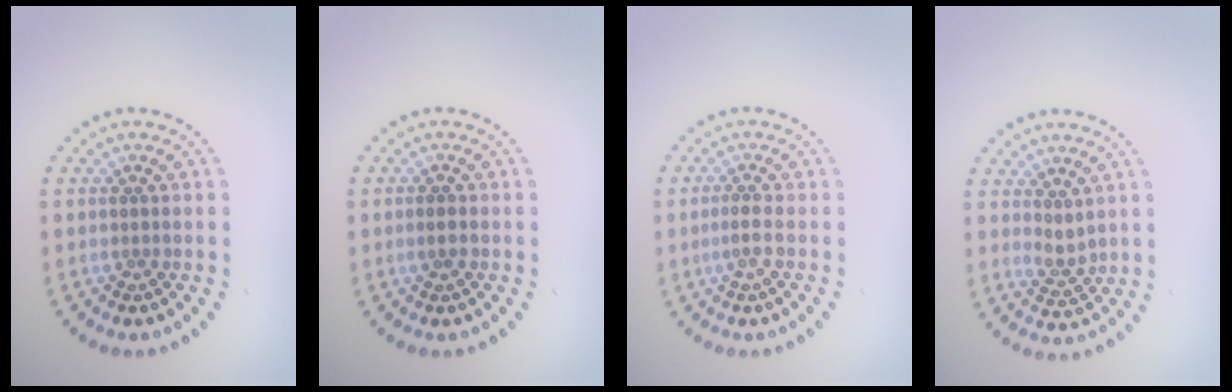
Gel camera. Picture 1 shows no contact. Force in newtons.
{"total": 0.9, "press": 0.9, "slide": 0.0}
{"total": 1.2, "press": 0.9, "slide": 0.8}
{"total": 1.6, "press": 1.4, "slide": 0.9}